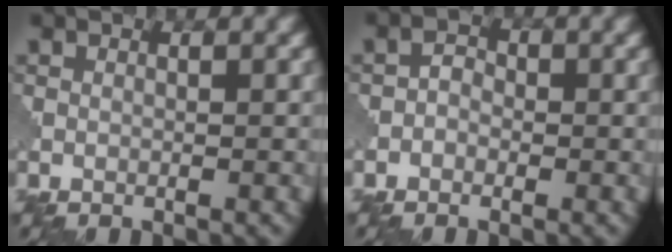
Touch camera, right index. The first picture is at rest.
{"total": 1.4, "force": [-0.7, 1.1, 0.5], "torque": [0.000, 0.005, -0.021]}